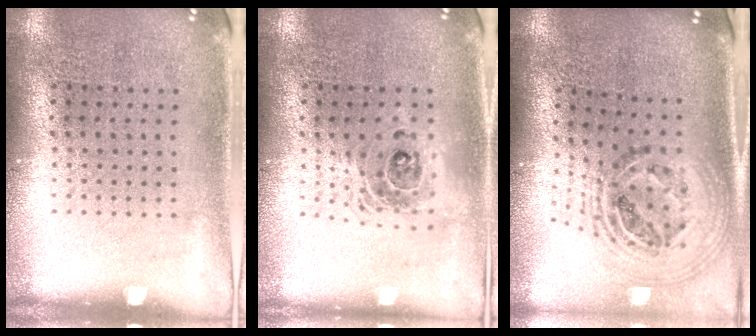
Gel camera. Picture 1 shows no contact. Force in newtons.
{"total": 1.5, "press": 1.2, "slide": 0.9}
{"total": 1.9, "press": 1.6, "slide": 1.1}